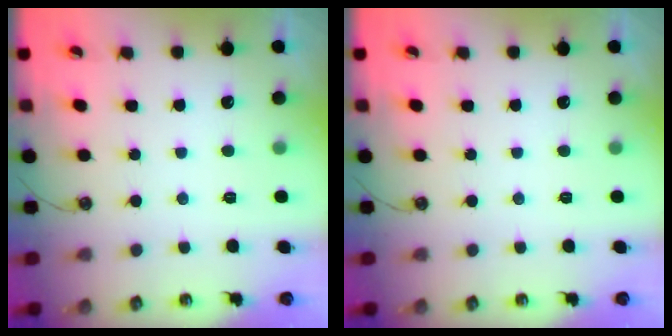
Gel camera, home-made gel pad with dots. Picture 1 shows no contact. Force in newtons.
{"total": 0.0}